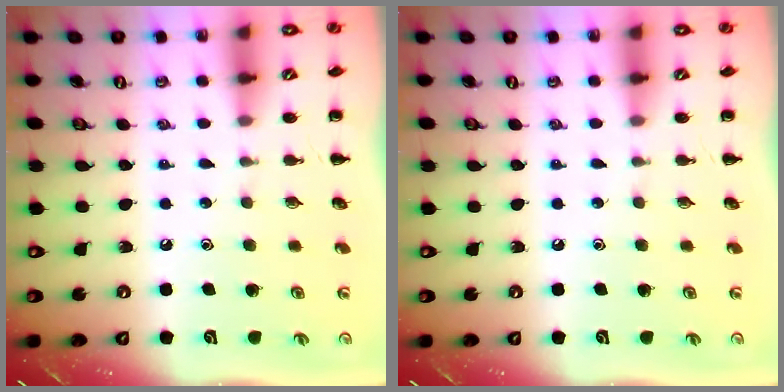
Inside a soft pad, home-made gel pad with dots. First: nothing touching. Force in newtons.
{"total": 0.0}